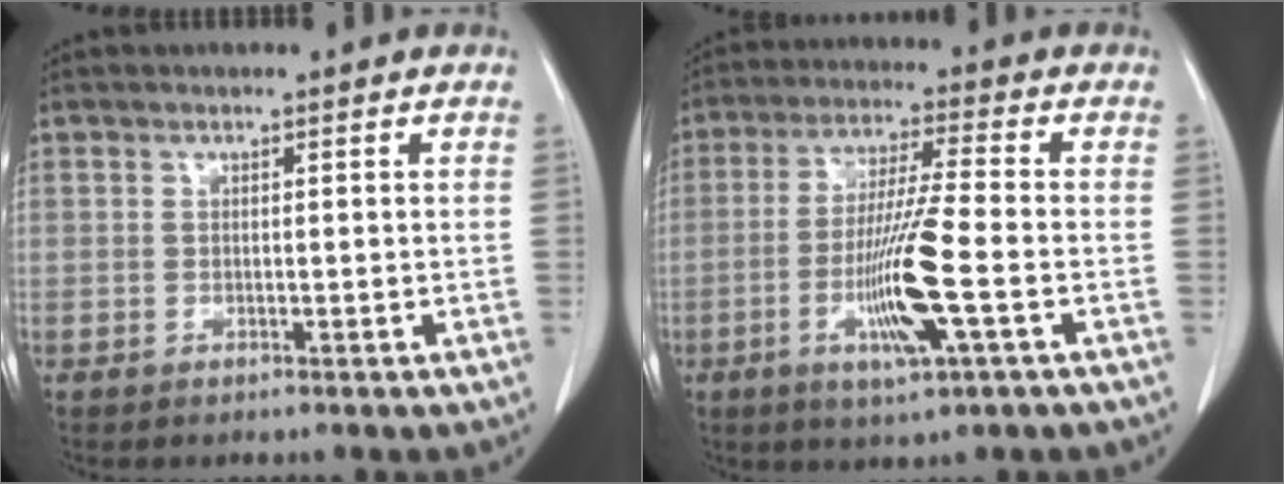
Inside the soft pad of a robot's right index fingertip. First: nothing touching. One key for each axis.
{"total": 11.7, "fx": -3.5, "fy": 0.0, "fz": 11.1, "tx": -0.218, "ty": -0.016, "tz": -0.066}